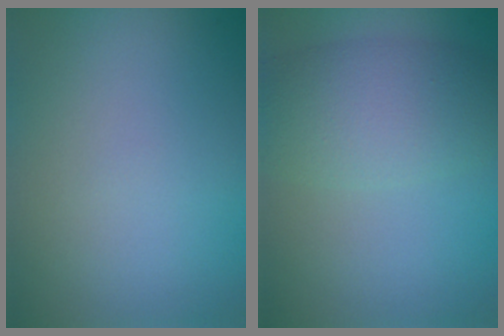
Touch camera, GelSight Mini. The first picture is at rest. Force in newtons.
{"total": 5.4, "press": 5.4, "slide": 0.5}